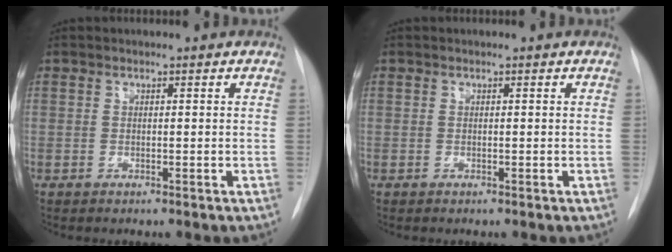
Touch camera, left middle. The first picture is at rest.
{"total": 0.0}